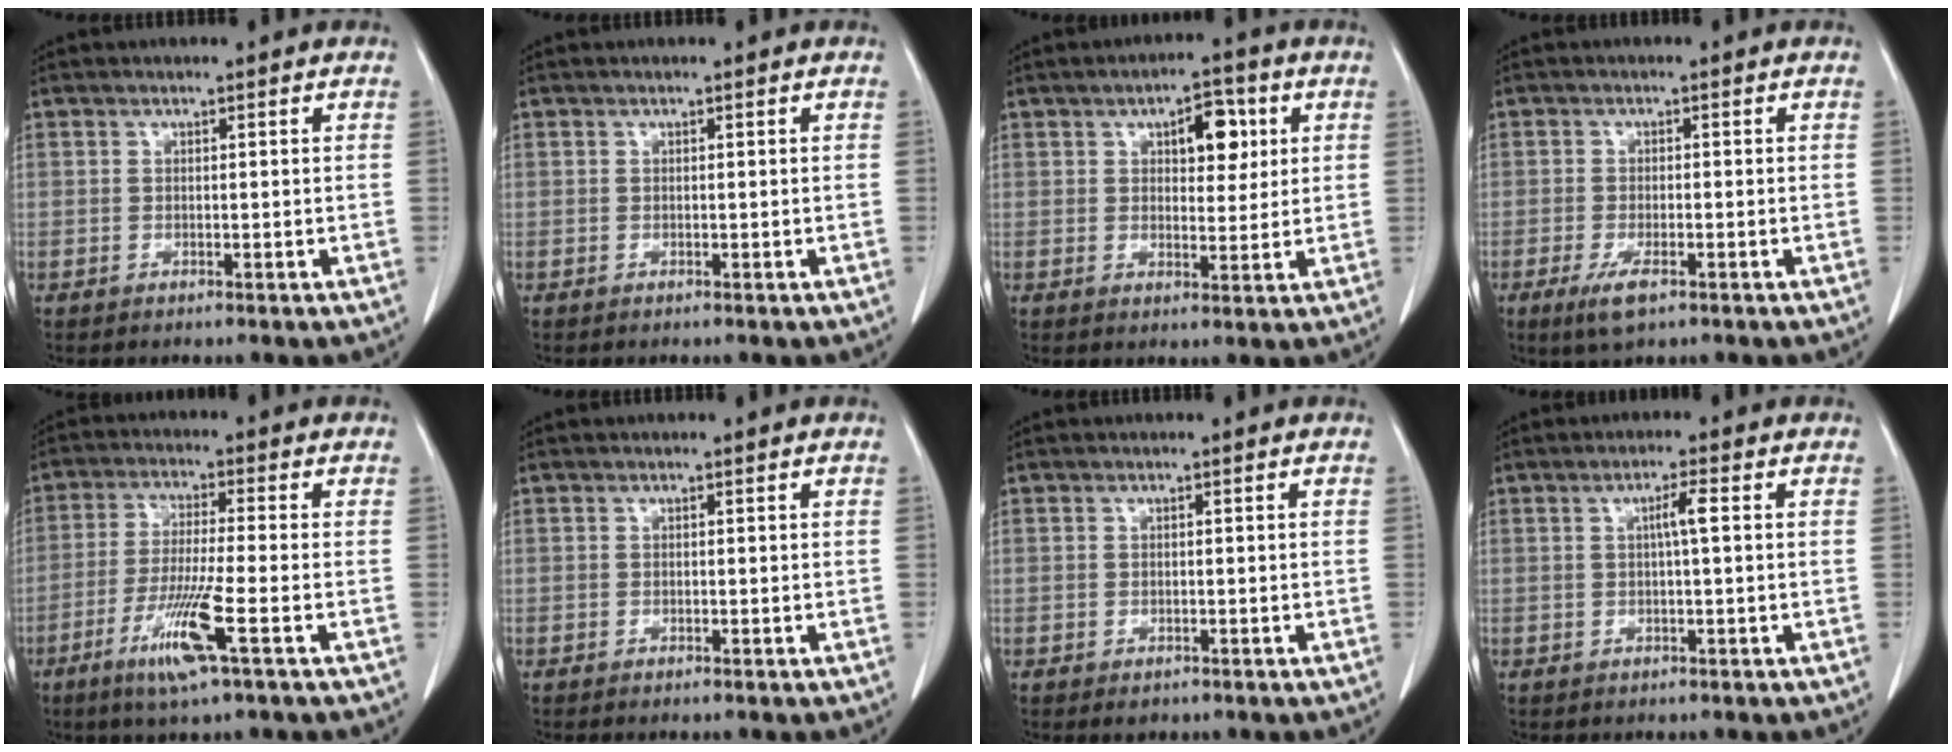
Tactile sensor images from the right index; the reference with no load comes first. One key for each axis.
{"total": 0.0}
{"total": 6.2, "fx": 2.2, "fy": 2.9, "fz": 5.0, "tx": -0.070, "ty": 0.010, "tz": 0.034}
{"total": 4.0, "fx": -2.2, "fy": 1.0, "fz": 3.2, "tx": -0.066, "ty": -0.007, "tz": -0.034}
{"total": 9.2, "fx": -4.2, "fy": -0.4, "fz": 8.1, "tx": -0.161, "ty": -0.021, "tz": -0.082}
{"total": 0.0}
{"total": 1.2, "fx": -0.7, "fy": 0.9, "fz": 0.4, "tx": -0.005, "ty": 0.001, "tz": -0.004}
{"total": 2.5, "fx": 0.3, "fy": -0.1, "fz": 2.5, "tx": -0.044, "ty": 0.003, "tz": 0.005}